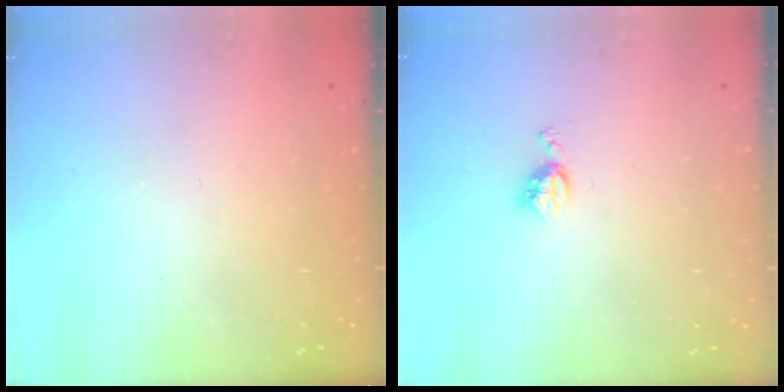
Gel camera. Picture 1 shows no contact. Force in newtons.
{"total": 5.0, "press": 4.9, "slide": 0.7}